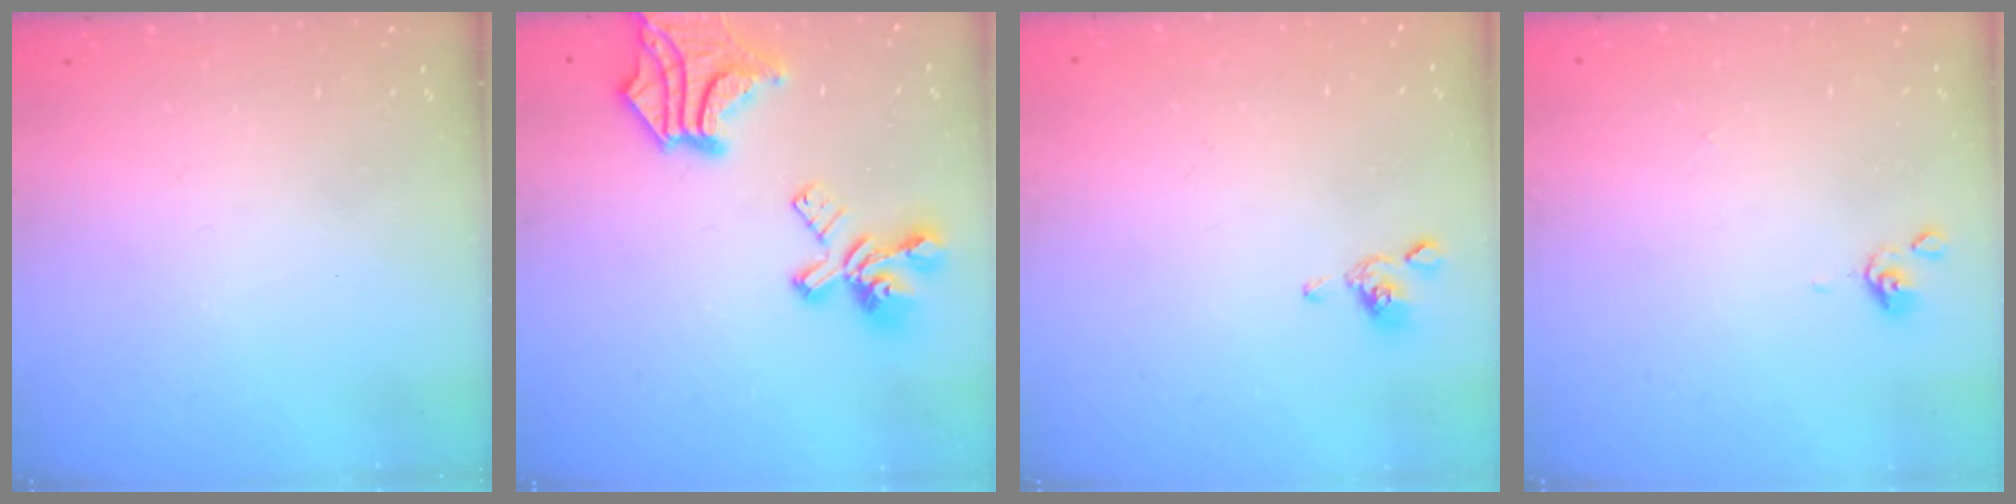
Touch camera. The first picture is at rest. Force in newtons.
{"total": 12.1, "press": 11.7, "slide": 3.3}
{"total": 2.5, "press": 2.5, "slide": 0.2}
{"total": 0.0}